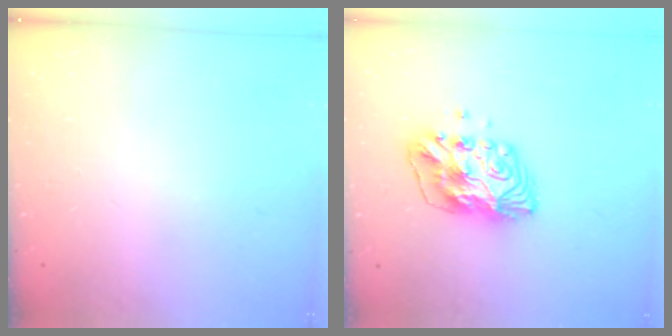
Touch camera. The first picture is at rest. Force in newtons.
{"total": 9.9, "press": 9.9, "slide": 0.9}